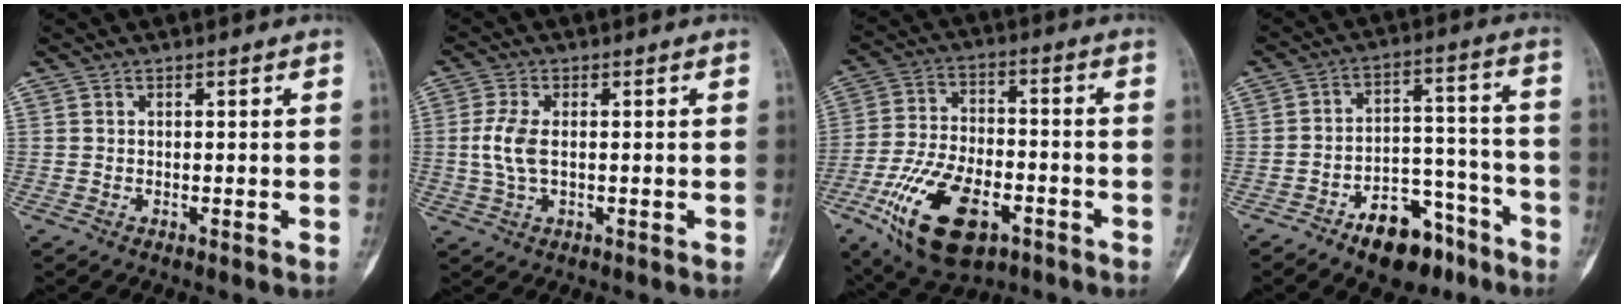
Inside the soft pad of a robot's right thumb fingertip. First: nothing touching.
{"total": 5.4, "force": [0.0, 2.7, 4.6], "torque": [-0.115, 0.002, -0.002]}
{"total": 18.0, "force": [-8.1, 9.4, 13.1], "torque": [-0.237, 0.025, -0.134]}
{"total": 13.3, "force": [-8.8, 7.2, 6.9], "torque": [-0.070, 0.085, -0.133]}